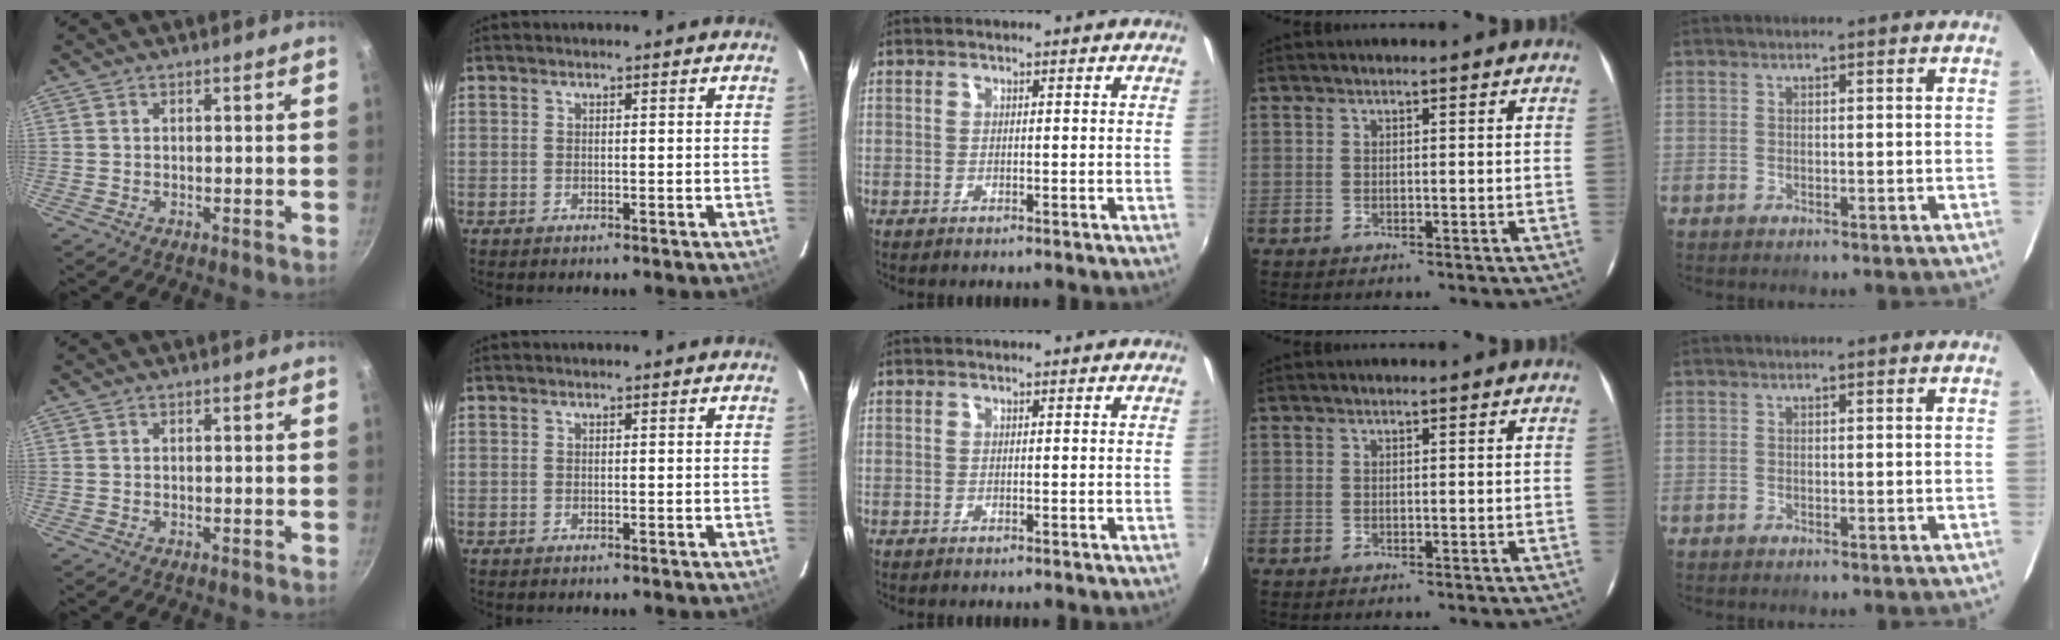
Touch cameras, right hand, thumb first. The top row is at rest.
{}